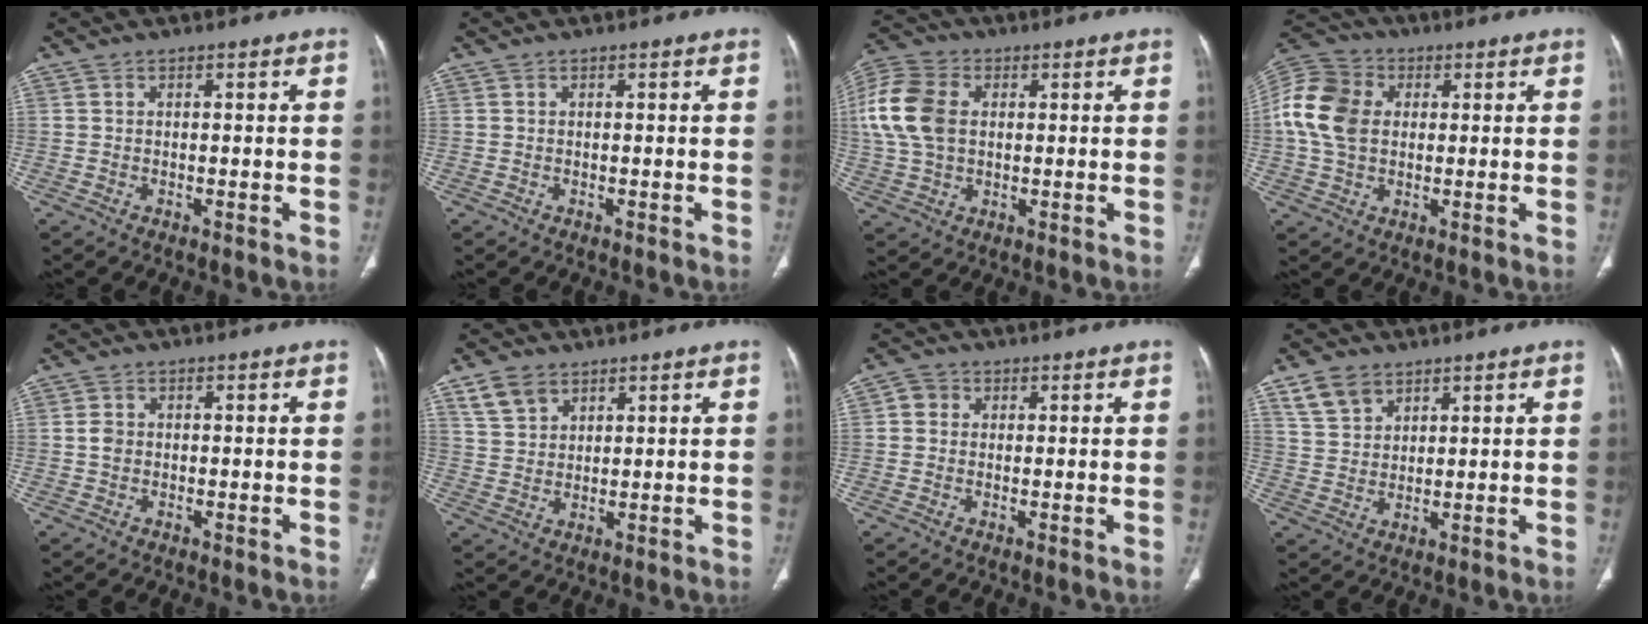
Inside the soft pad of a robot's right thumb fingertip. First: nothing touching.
{"total": 0.0}
{"total": 12.7, "force": [1.9, 8.8, 9.0], "torque": [-0.193, 0.015, 0.035]}
{"total": 12.0, "force": [1.5, 9.1, 7.8], "torque": [-0.150, 0.018, 0.022]}
{"total": 1.6, "force": [-0.1, 1.4, 0.9], "torque": [-0.013, 0.004, -0.005]}
{"total": 5.5, "force": [3.5, 3.5, 2.2], "torque": [-0.031, -0.012, 0.076]}
{"total": 2.6, "force": [0.4, 2.4, 0.9], "torque": [-0.004, 0.004, 0.003]}
{"total": 6.0, "force": [3.9, 3.8, 2.3], "torque": [-0.031, -0.015, 0.085]}